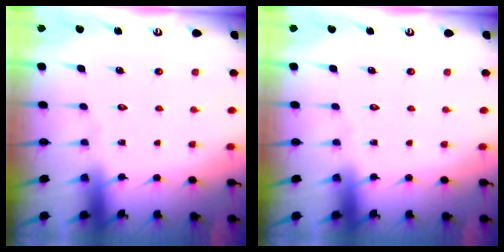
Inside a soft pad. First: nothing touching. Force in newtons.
{"total": 0.0}